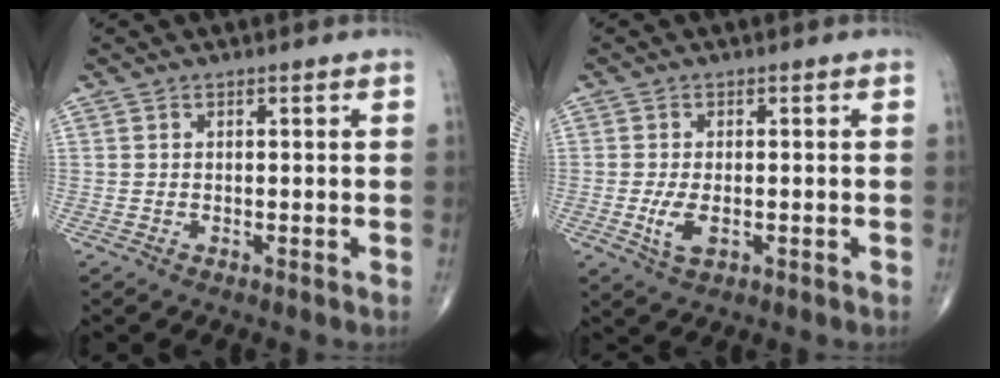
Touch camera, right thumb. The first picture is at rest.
{"total": 4.1, "force": [-0.9, 2.0, 3.4], "torque": [-0.070, -0.006, -0.014]}